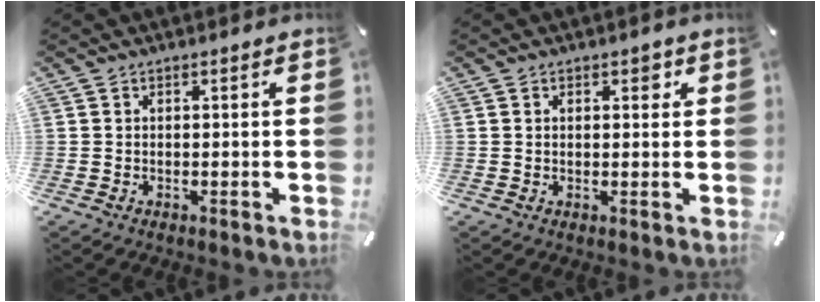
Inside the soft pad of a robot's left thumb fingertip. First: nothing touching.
{"total": 2.0, "force": [0.6, 1.2, 1.5], "torque": [-0.015, 0.001, 0.006]}